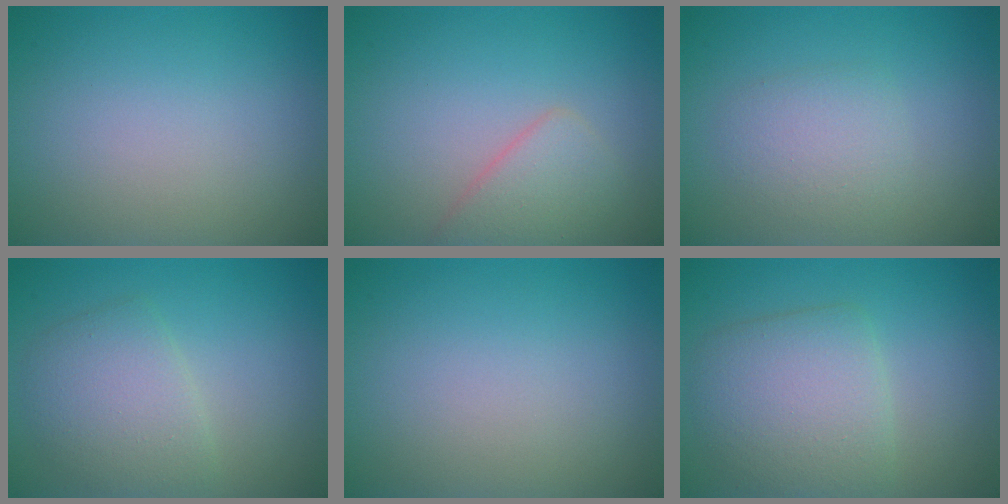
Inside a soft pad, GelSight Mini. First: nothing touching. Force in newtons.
{"total": 2.6, "press": 2.6, "slide": 0.1}
{"total": 2.4, "press": 2.4, "slide": 0.2}
{"total": 3.7, "press": 3.7, "slide": 0.1}
{"total": 0.0}
{"total": 5.0, "press": 5.0, "slide": 0.2}